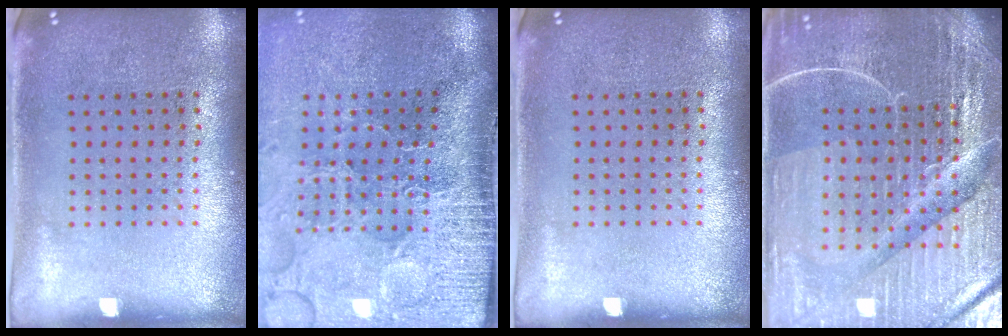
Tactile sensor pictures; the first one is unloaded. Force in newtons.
{"total": 5.0, "press": 4.0, "slide": 2.9}
{"total": 0.0}
{"total": 6.4, "press": 5.7, "slide": 2.9}